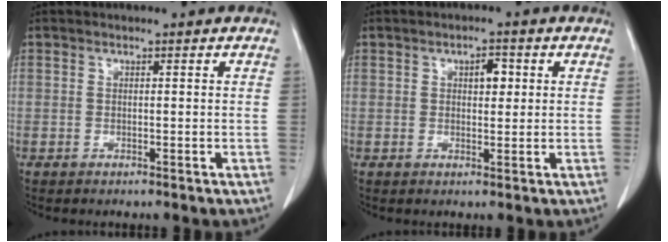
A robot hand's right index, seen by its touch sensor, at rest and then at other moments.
{"total": 2.7, "force": [0.8, 1.3, 2.2], "torque": [-0.032, 0.003, 0.012]}